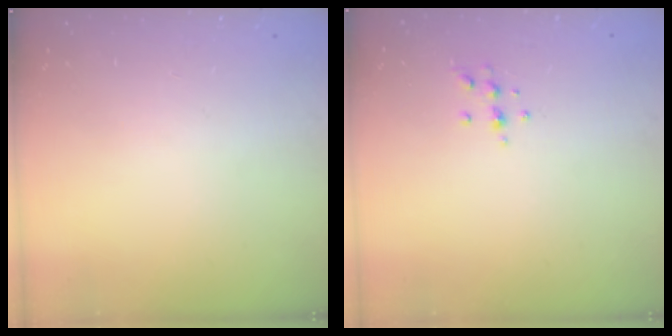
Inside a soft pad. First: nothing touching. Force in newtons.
{"total": 6.2, "press": 6.1, "slide": 0.8}